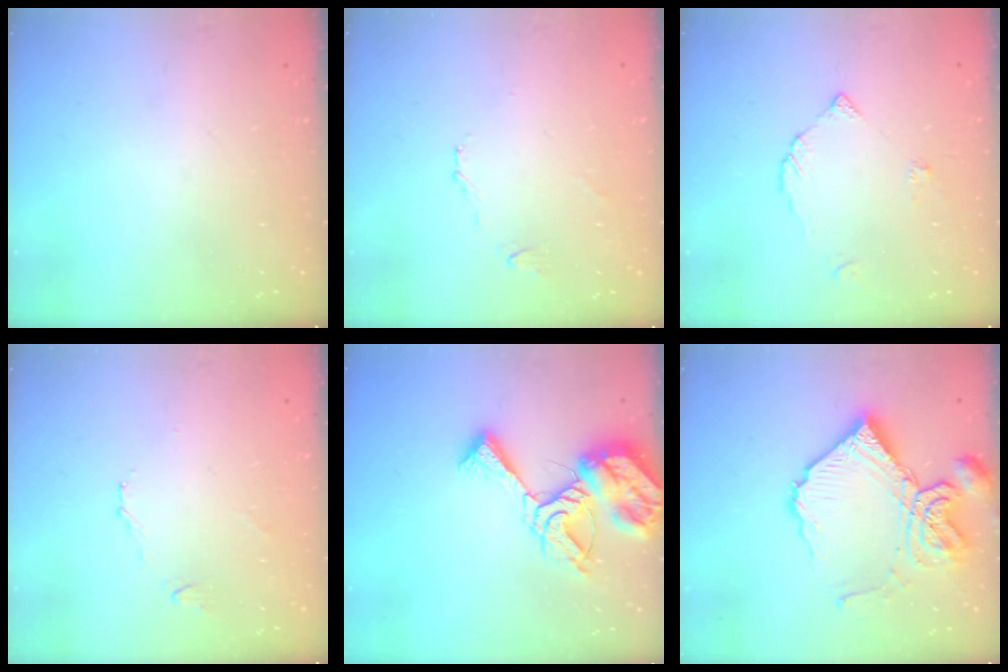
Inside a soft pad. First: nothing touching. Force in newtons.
{"total": 2.7, "press": 2.6, "slide": 0.6}
{"total": 3.0, "press": 3.0, "slide": 0.3}
{"total": 2.7, "press": 2.6, "slide": 0.6}
{"total": 14.4, "press": 14.3, "slide": 0.9}
{"total": 17.4, "press": 17.3, "slide": 2.0}